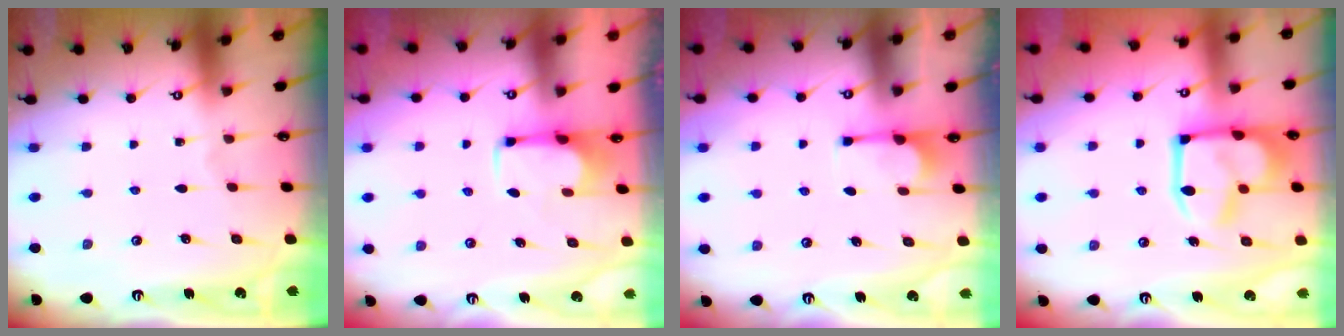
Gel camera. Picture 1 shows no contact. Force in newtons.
{"total": 2.7, "press": 2.6, "slide": 0.9}
{"total": 1.2, "press": 1.1, "slide": 0.5}
{"total": 13.1, "press": 13.1, "slide": 1.3}